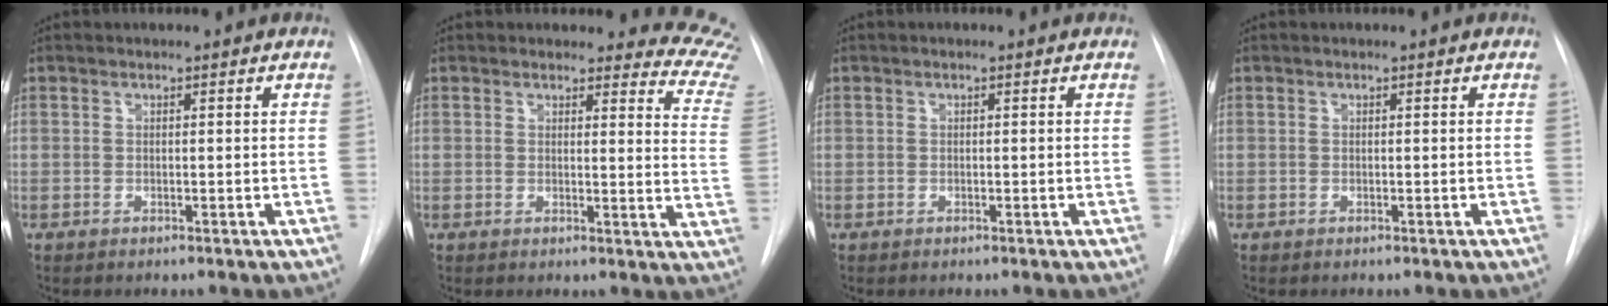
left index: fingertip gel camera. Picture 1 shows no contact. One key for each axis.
{"total": 10.8, "fx": 10.7, "fy": 1.6, "fz": -0.2, "tx": 0.048, "ty": -0.121, "tz": 0.066}
{"total": 0.0}
{"total": 0.0}